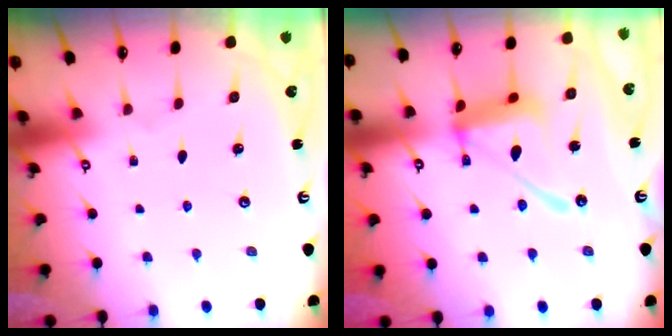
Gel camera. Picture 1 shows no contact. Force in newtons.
{"total": 15.5, "press": 15.4, "slide": 1.4}